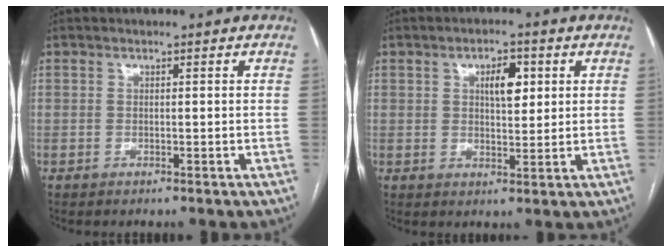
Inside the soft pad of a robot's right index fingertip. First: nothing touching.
{"total": 4.8, "force": [1.6, 2.1, 4.0], "torque": [-0.064, 0.007, 0.026]}